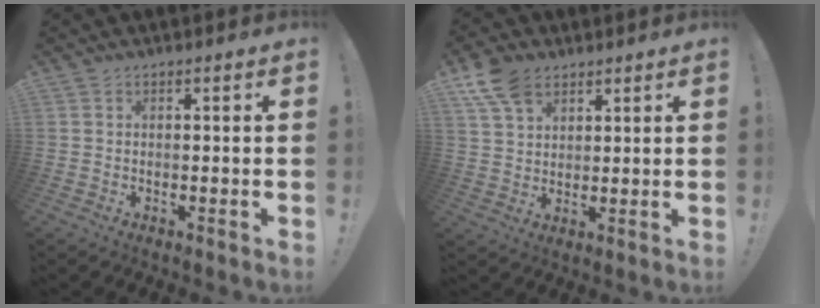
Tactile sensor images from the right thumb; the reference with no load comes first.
{"total": 9.5, "force": [5.9, 6.0, 4.5], "torque": [-0.083, -0.019, 0.118]}